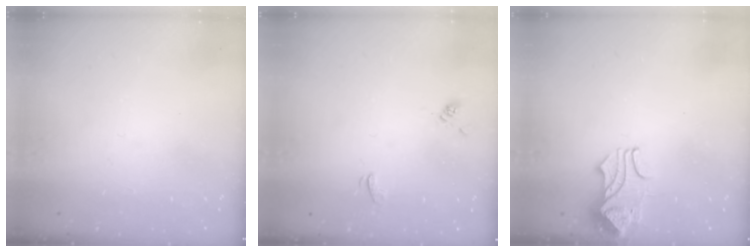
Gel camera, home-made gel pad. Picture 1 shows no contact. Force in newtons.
{"total": 1.4, "press": 1.4, "slide": 0.4}
{"total": 2.1, "press": 2.0, "slide": 0.7}